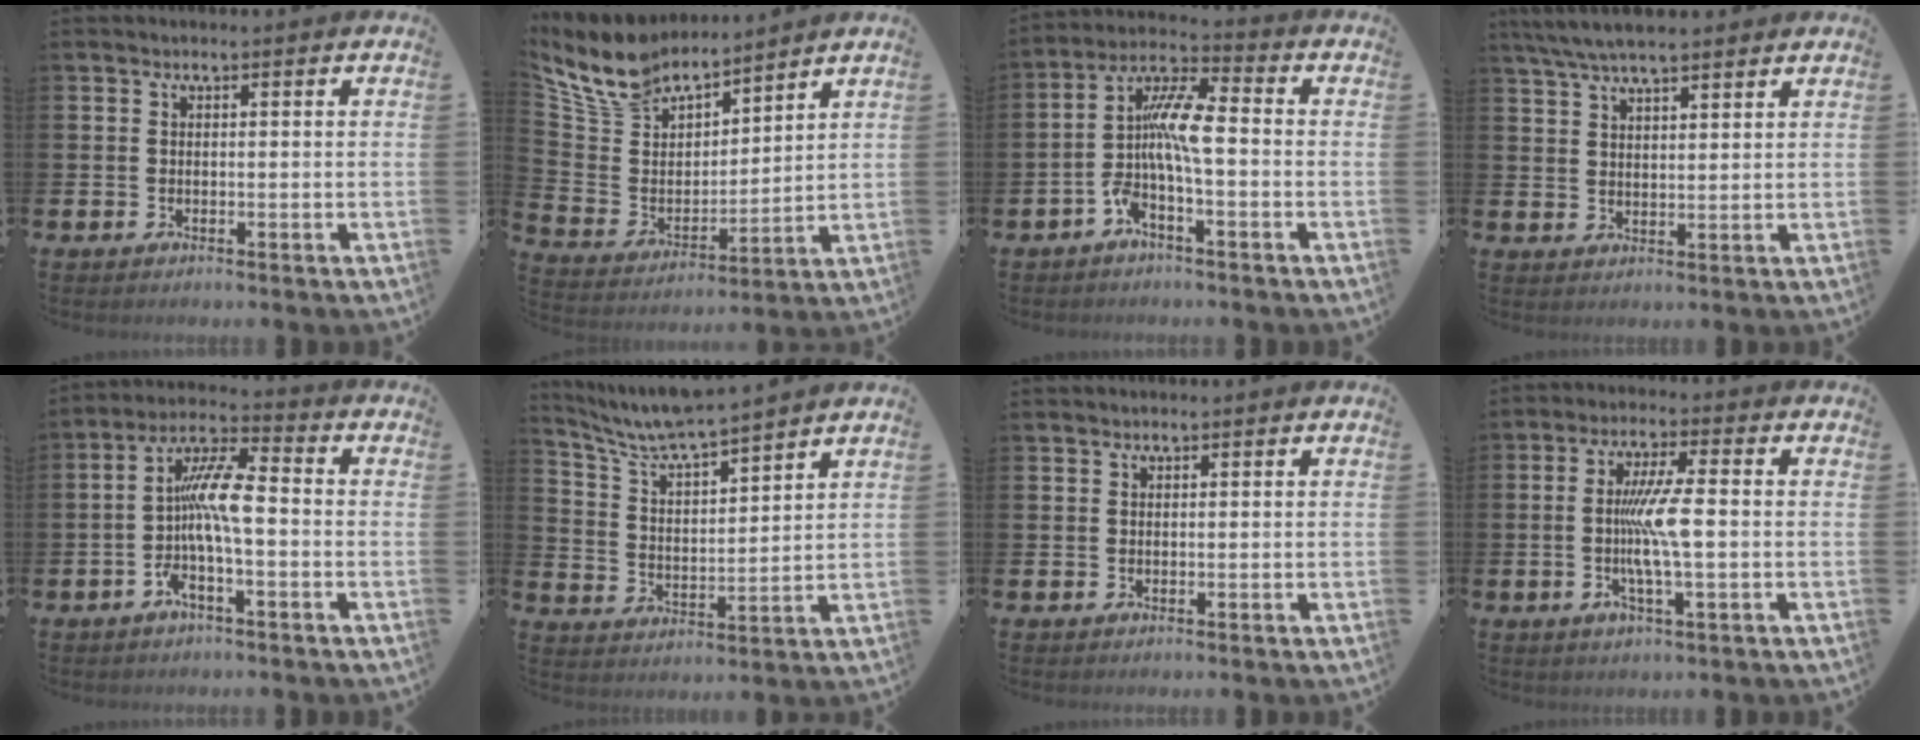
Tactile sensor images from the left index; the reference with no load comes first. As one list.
[{"total": 9.3, "force": [8.5, 3.3, 1.7], "torque": [-0.083, -0.064, 0.153]}, {"total": 7.9, "force": [-1.4, 1.9, 7.6], "torque": [-0.168, -0.024, -0.035]}, {"total": 6.0, "force": [5.5, 1.1, 2.2], "torque": [-0.064, -0.011, 0.103]}, {"total": 8.7, "force": [-0.9, 2.3, 8.4], "torque": [-0.180, -0.012, -0.024]}, {"total": 7.3, "force": [7.0, -0.1, 2.1], "torque": [-0.066, -0.049, 0.119]}, {"total": 0.8, "force": [0.8, 0.1, -0.1], "torque": [0.010, -0.003, 0.013]}, {"total": 6.9, "force": [-0.3, 0.8, 6.9], "torque": [-0.128, 0.001, -0.009]}]